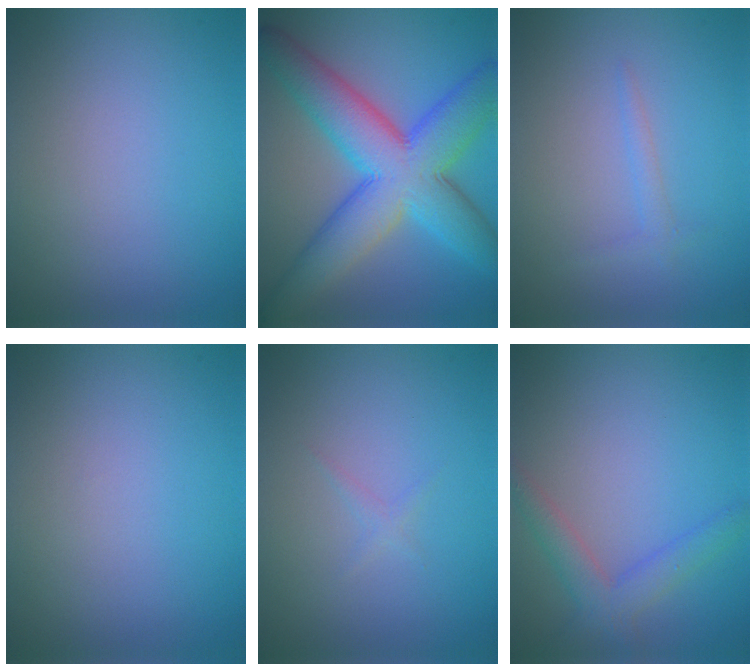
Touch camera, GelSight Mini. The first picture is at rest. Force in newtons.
{"total": 11.2, "press": 11.2, "slide": 0.2}
{"total": 1.0, "press": 1.0, "slide": 0.1}
{"total": 0.0}
{"total": 0.6, "press": 0.6, "slide": 0.1}
{"total": 3.0, "press": 3.0, "slide": 0.2}